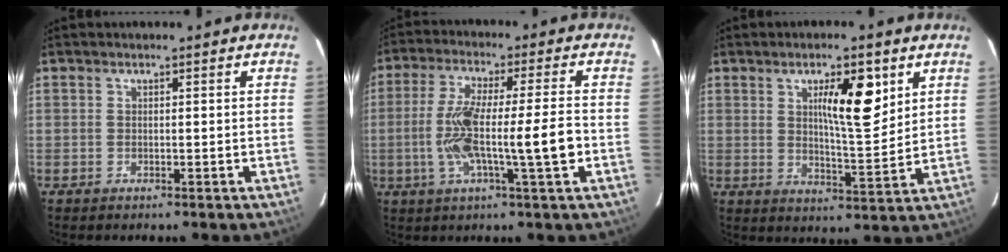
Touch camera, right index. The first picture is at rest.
{"total": 9.3, "force": [-2.6, -0.2, 8.9], "torque": [-0.170, 0.005, -0.049]}
{"total": 9.1, "force": [3.8, 1.8, 8.0], "torque": [-0.127, -0.002, 0.063]}